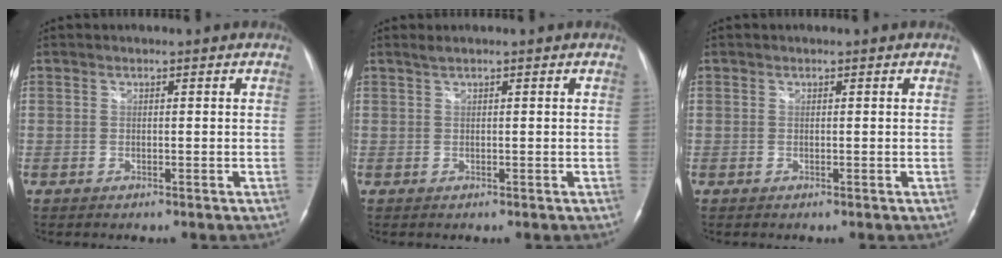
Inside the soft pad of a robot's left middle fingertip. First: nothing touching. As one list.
[{"total": 0.8, "force": [0.6, -0.1, 0.4], "torque": [-0.014, 0.009, 0.017]}, {"total": 0.0}]